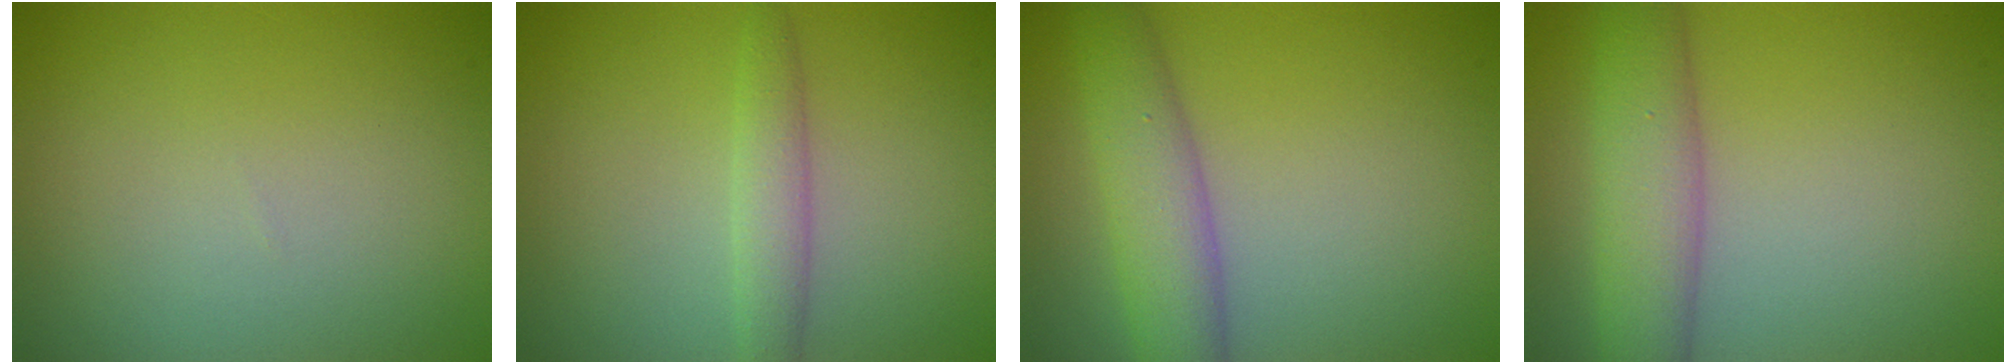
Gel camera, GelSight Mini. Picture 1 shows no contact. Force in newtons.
{"total": 2.1, "press": 2.1, "slide": 0.1}
{"total": 4.7, "press": 4.7, "slide": 0.3}
{"total": 5.2, "press": 5.2, "slide": 0.2}